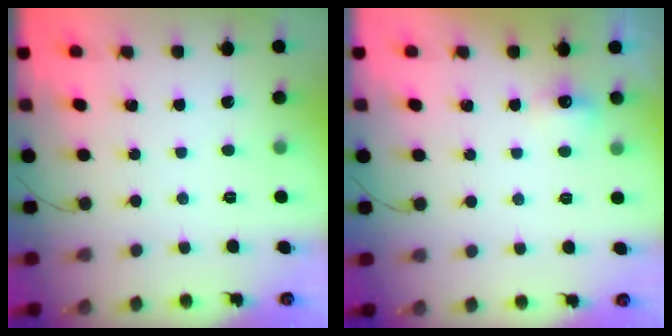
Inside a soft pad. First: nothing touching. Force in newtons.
{"total": 6.8, "press": 4.4, "slide": 5.2}